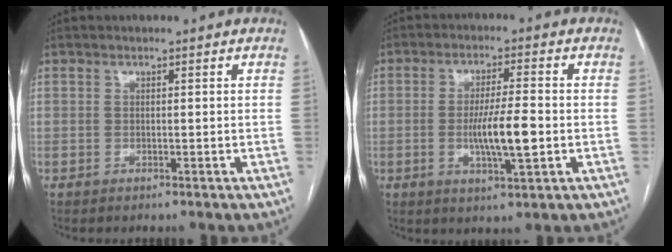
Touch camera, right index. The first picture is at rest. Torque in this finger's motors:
{"motor_torque": [1.37, -0.21, 0.64, 0.14]}